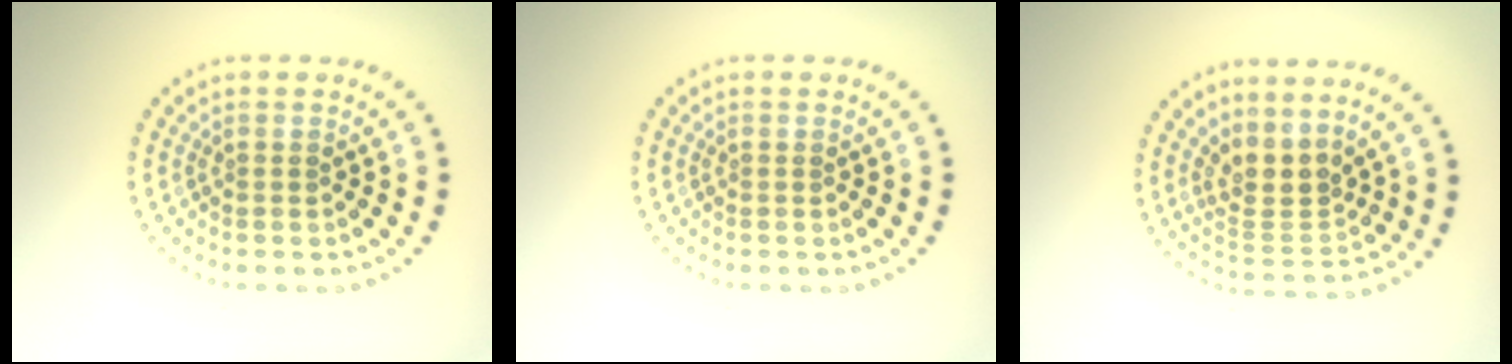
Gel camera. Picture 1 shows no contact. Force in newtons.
{"total": 0.0}
{"total": 3.1, "press": 2.2, "slide": 2.1}